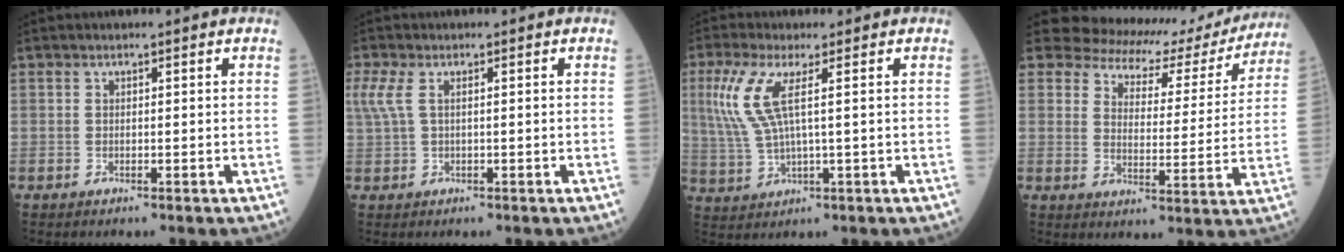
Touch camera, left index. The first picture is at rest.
{"total": 3.5, "force": [1.1, 1.3, 3.1], "torque": [-0.097, 0.019, 0.029]}
{"total": 7.2, "force": [2.1, 1.0, 6.8], "torque": [-0.178, 0.001, 0.043]}
{"total": 16.2, "force": [14.1, 6.7, 4.2], "torque": [-0.046, -0.008, 0.157]}